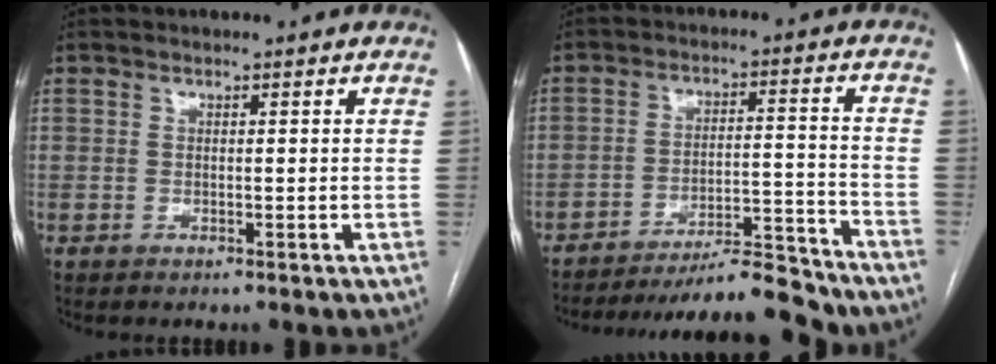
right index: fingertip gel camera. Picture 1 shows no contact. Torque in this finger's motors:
{"motor_torque": [0.78, -0.67, 0.70, 0.14]}